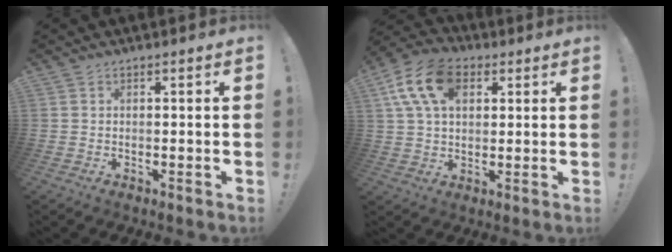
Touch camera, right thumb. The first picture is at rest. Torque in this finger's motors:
{"motor_torque": [0.19, 0.51, 1.02, 0.36, 0.07]}